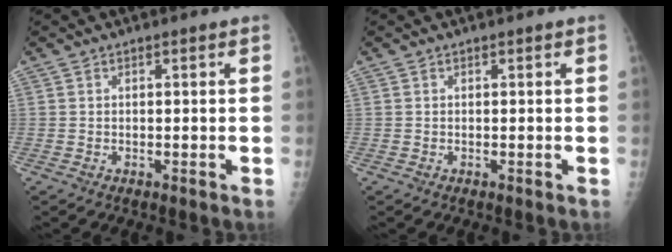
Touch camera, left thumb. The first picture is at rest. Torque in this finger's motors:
{"motor_torque": [0.00, 0.00, 0.00, 0.00, 0.00]}